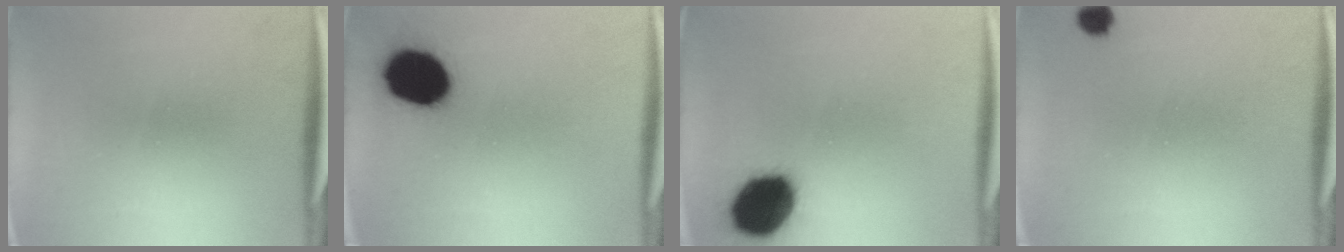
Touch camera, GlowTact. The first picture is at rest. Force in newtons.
{"total": 16.2}
{"total": 15.8}
{"total": 2.3}